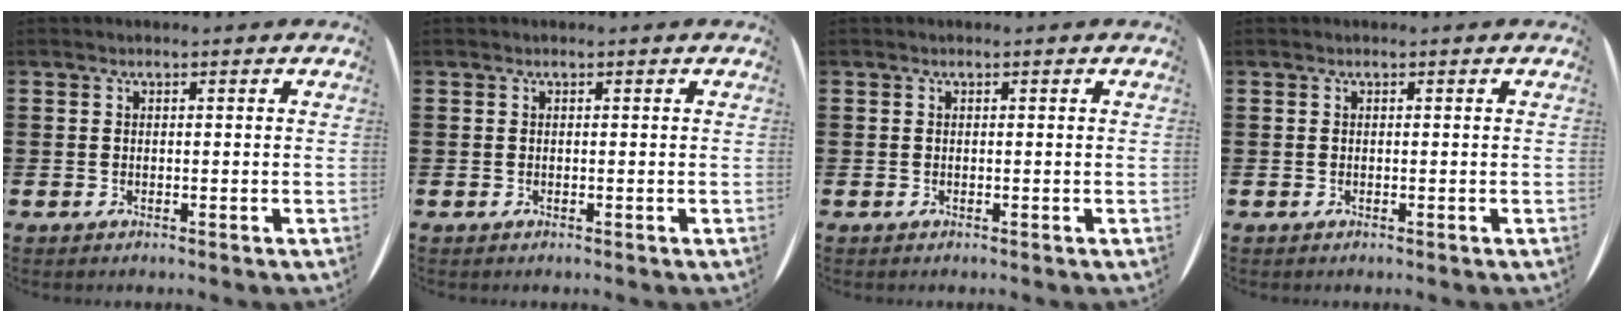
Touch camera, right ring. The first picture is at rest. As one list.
[{"total": 0.0}, {"total": 0.0}, {"total": 0.0}]